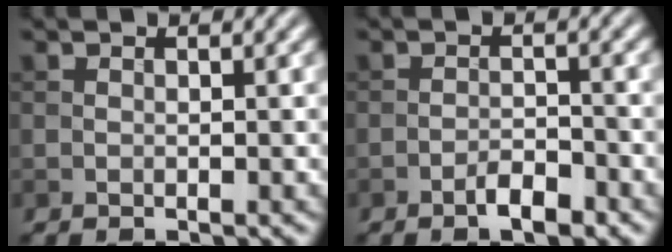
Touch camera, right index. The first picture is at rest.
{"total": 2.5, "force": [-1.6, 0.8, 1.8], "torque": [-0.027, 0.005, -0.030]}